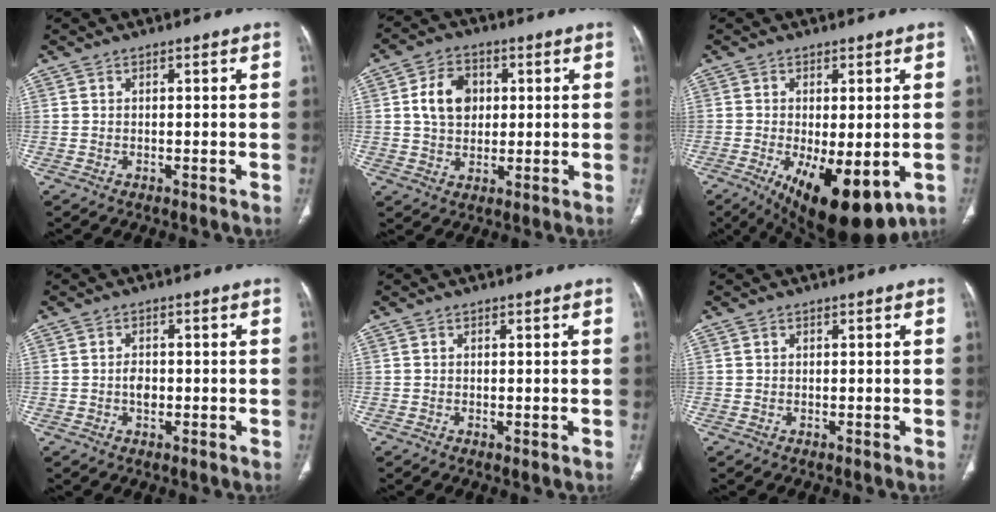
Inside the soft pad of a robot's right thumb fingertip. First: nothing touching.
{"total": 8.8, "force": [1.6, 6.7, 5.5], "torque": [-0.071, 0.002, 0.025]}
{"total": 15.5, "force": [-5.7, 6.4, 12.9], "torque": [-0.180, -0.021, -0.070]}
{"total": 3.2, "force": [-0.6, 2.1, 2.3], "torque": [-0.032, 0.007, -0.014]}
{"total": 0.7, "force": [-0.2, 0.3, 0.6], "torque": [-0.013, -0.003, -0.002]}
{"total": 0.0}